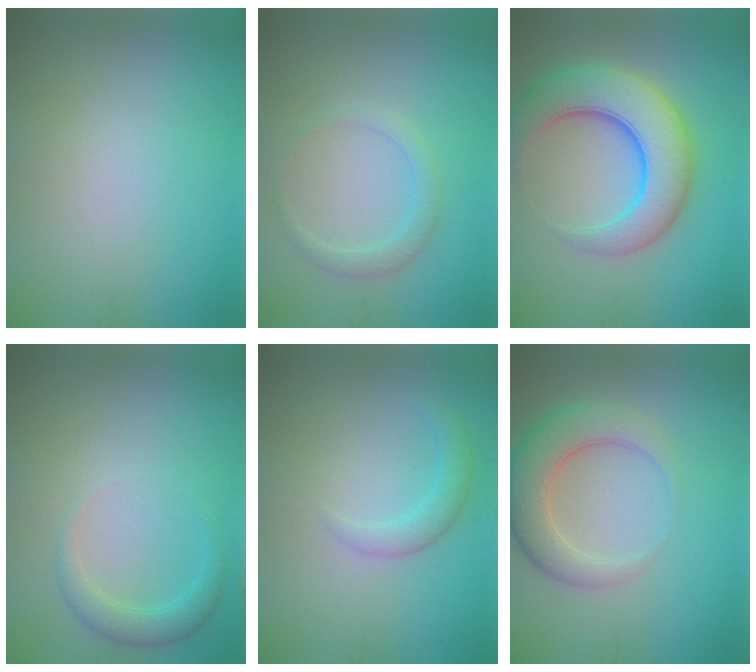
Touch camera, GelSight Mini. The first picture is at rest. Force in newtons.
{"total": 1.8, "press": 1.8, "slide": 0.1}
{"total": 8.7, "press": 8.7, "slide": 0.4}
{"total": 2.2, "press": 2.2, "slide": 0.2}
{"total": 2.0, "press": 2.0, "slide": 0.2}
{"total": 5.3, "press": 5.3, "slide": 0.3}